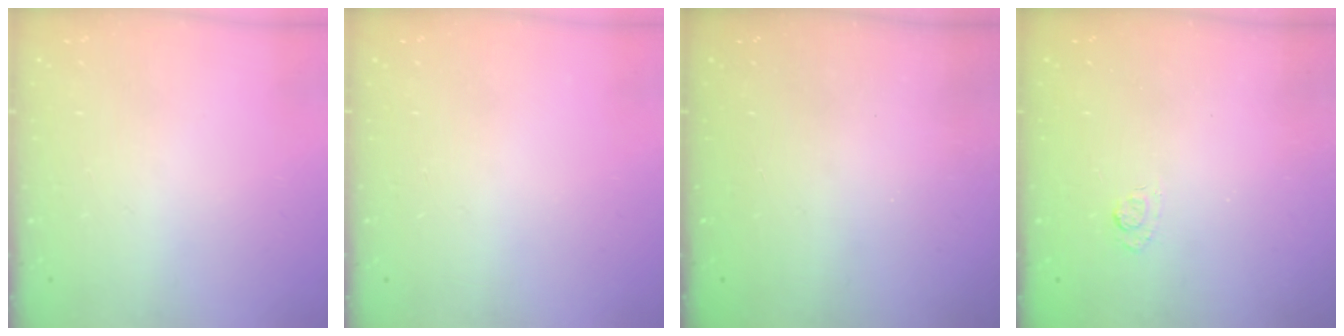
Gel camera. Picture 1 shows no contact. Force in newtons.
{"total": 0.0}
{"total": 2.3, "press": 2.2, "slide": 0.8}
{"total": 2.7, "press": 2.3, "slide": 1.5}